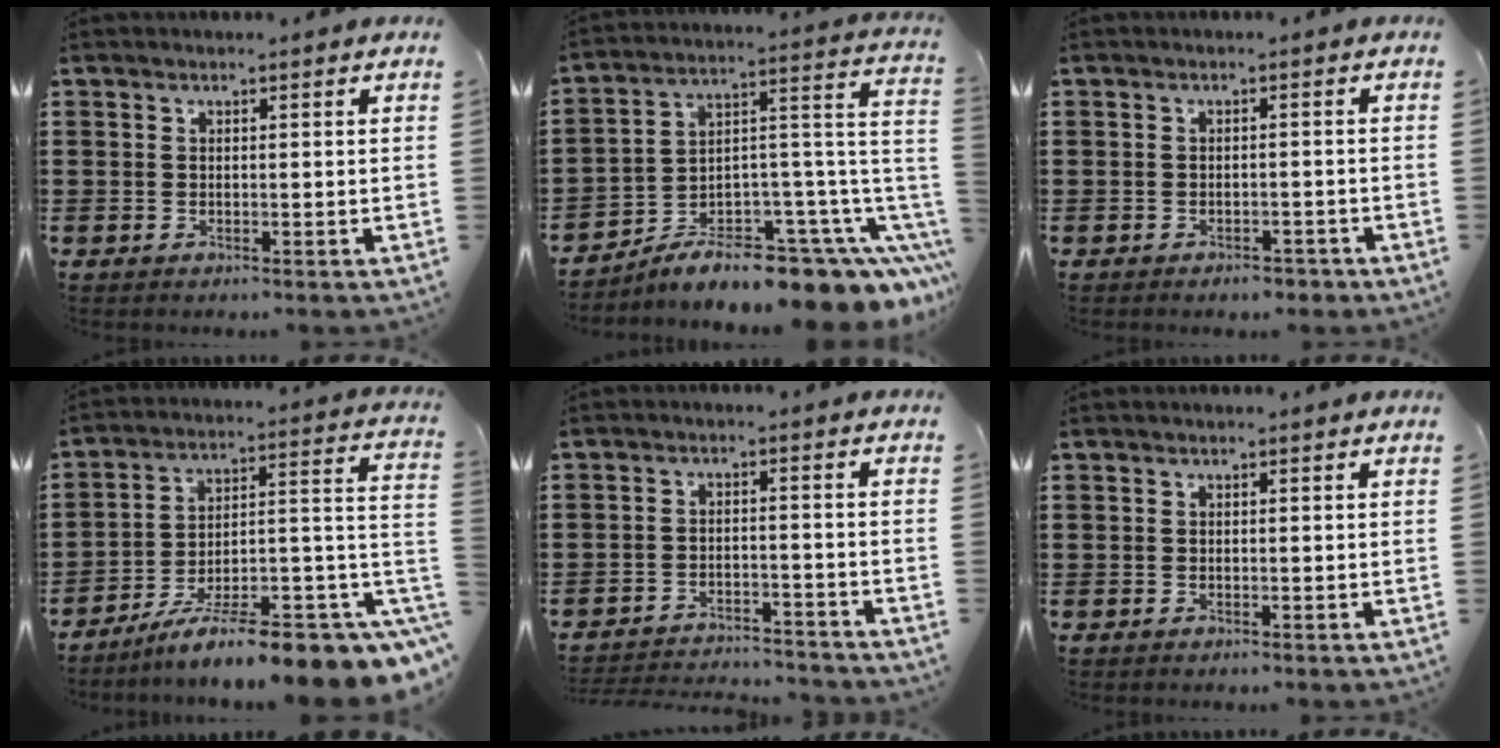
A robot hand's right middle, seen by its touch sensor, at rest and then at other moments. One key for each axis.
{"total": 8.6, "fx": -6.1, "fy": 2.8, "fz": 5.4, "tx": -0.086, "ty": -0.001, "tz": -0.108}
{"total": 1.6, "fx": -1.6, "fy": 0.4, "fz": 0.0, "tx": -0.007, "ty": 0.000, "tz": -0.034}
{"total": 10.8, "fx": -7.5, "fy": 1.3, "fz": 7.7, "tx": -0.115, "ty": 0.000, "tz": -0.125}
{"total": 3.4, "fx": -3.4, "fy": 0.3, "fz": 0.2, "tx": -0.009, "ty": 0.002, "tz": -0.072}
{"total": 0.0}